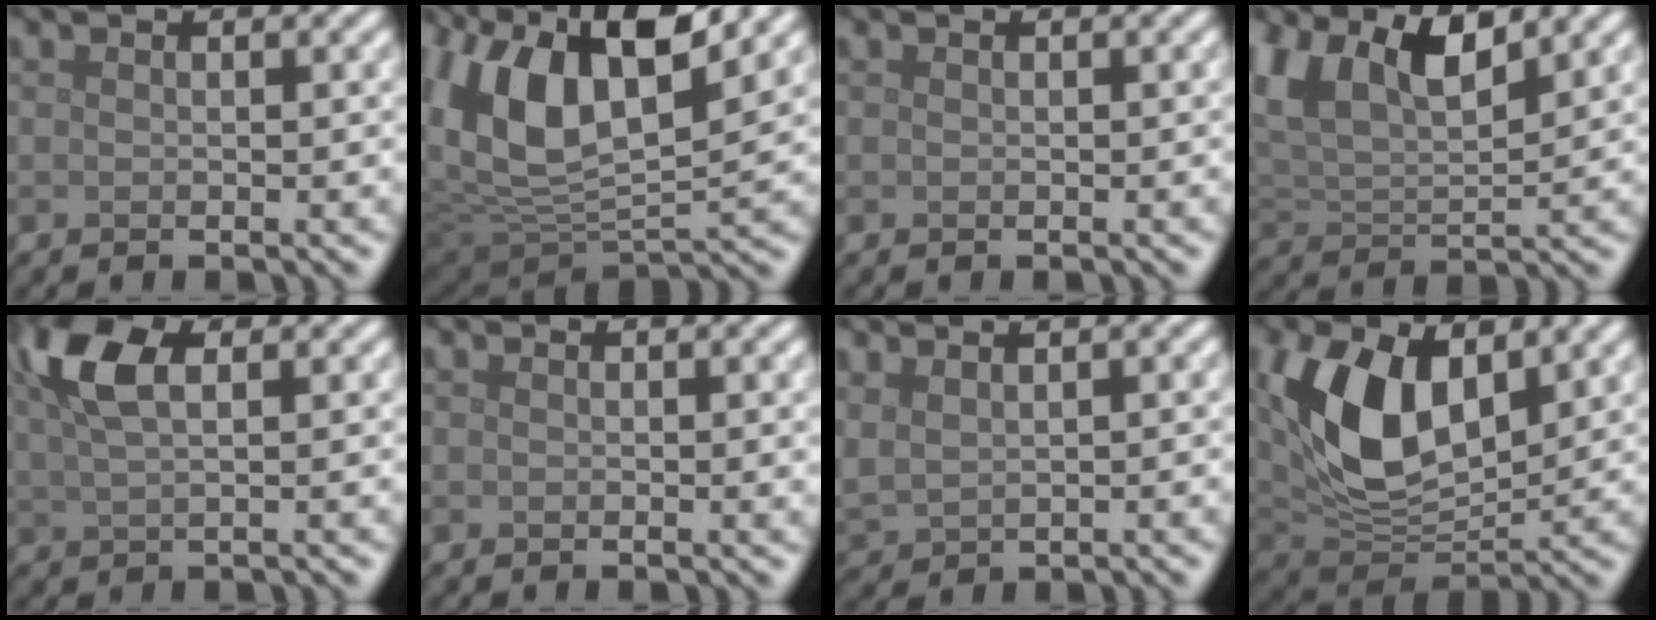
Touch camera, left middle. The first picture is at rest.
{"total": 13.4, "force": [4.6, 6.5, 10.8], "torque": [-0.223, 0.011, 0.079]}
{"total": 0.0}
{"total": 7.4, "force": [4.2, 3.3, 5.1], "torque": [-0.110, 0.008, 0.077]}
{"total": 5.5, "force": [2.4, 2.2, 4.5], "torque": [-0.096, 0.011, 0.043]}
{"total": 1.0, "force": [0.1, 0.2, 1.0], "torque": [-0.009, 0.001, 0.000]}
{"total": 2.5, "force": [1.6, 1.1, 1.6], "torque": [-0.047, 0.007, 0.042]}
{"total": 9.8, "force": [2.8, 5.4, 7.7], "torque": [-0.165, -0.008, 0.052]}